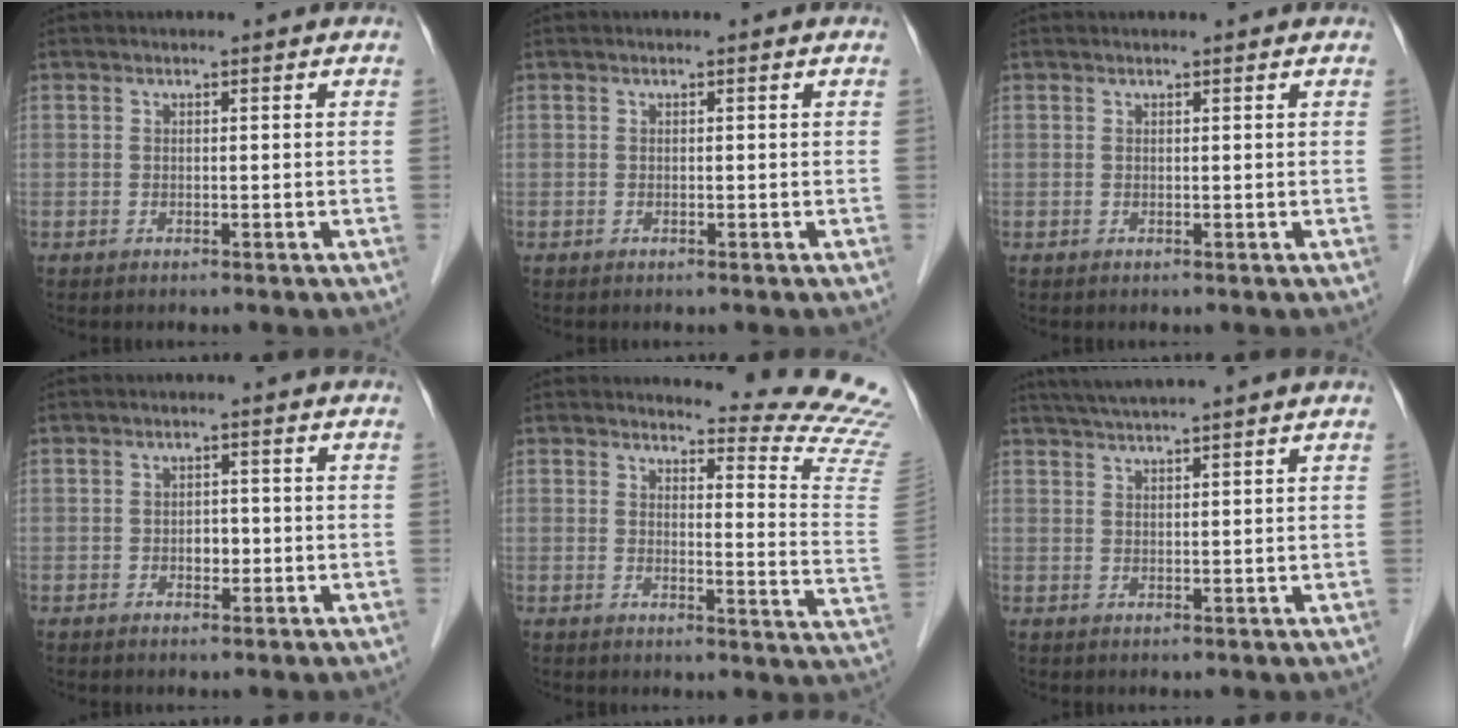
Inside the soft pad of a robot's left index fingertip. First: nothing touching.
{"total": 0.0}
{"total": 1.2, "force": [1.2, 0.0, 0.3], "torque": [-0.009, 0.010, 0.015]}
{"total": 1.9, "force": [-0.5, 1.3, 1.4], "torque": [-0.018, 0.004, -0.005]}
{"total": 13.5, "force": [13.4, -1.9, 1.1], "torque": [-0.009, -0.147, 0.127]}
{"total": 7.1, "force": [6.2, -1.1, 3.2], "torque": [-0.055, 0.027, 0.097]}